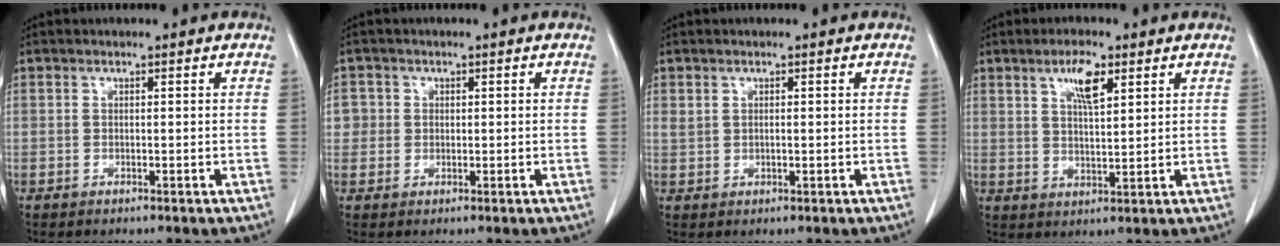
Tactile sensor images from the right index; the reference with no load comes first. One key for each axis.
{"total": 3.9, "fx": 0.4, "fy": 3.9, "fz": 0.6, "tx": -0.004, "ty": 0.014, "tz": 0.009}
{"total": 1.9, "fx": 0.4, "fy": 1.3, "fz": 1.3, "tx": -0.033, "ty": 0.013, "tz": 0.015}
{"total": 5.9, "fx": 3.0, "fy": 1.7, "fz": 4.7, "tx": -0.089, "ty": 0.001, "tz": 0.055}